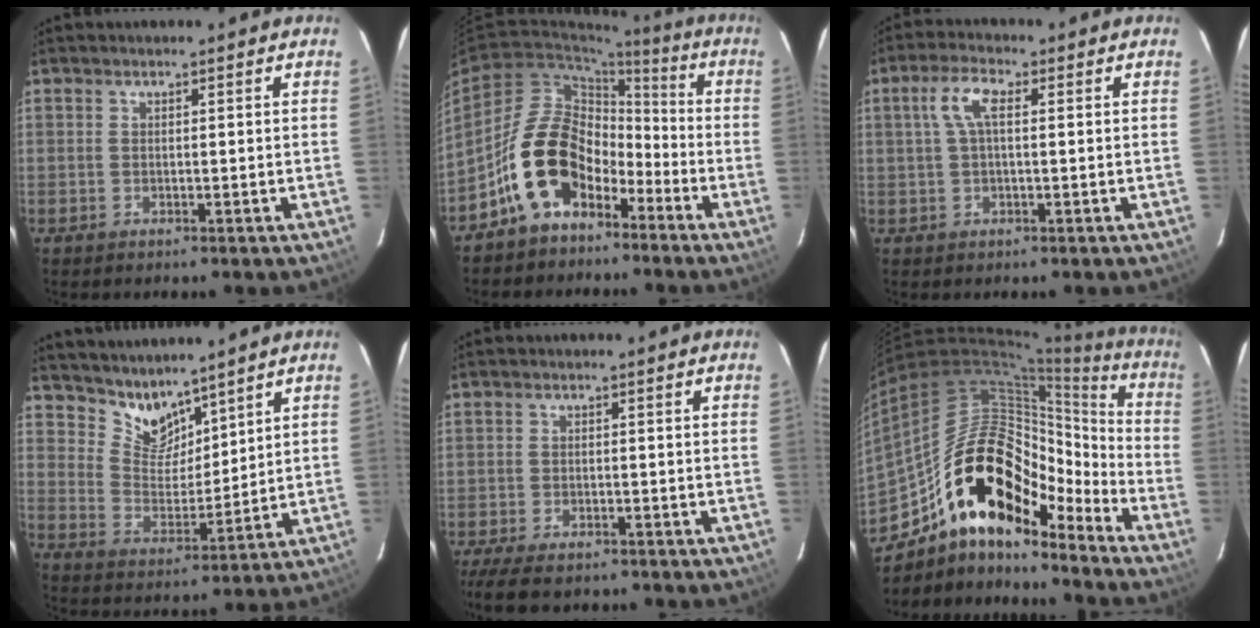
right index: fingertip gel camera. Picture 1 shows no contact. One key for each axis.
{"total": 13.6, "fx": -7.9, "fy": 8.6, "fz": 7.0, "tx": -0.123, "ty": 0.028, "tz": -0.131}
{"total": 5.0, "fx": 1.0, "fy": 1.4, "fz": 4.6, "tx": -0.094, "ty": 0.011, "tz": 0.019}
{"total": 7.7, "fx": 7.0, "fy": 2.7, "fz": 1.8, "tx": -0.030, "ty": -0.005, "tz": 0.138}
{"total": 10.0, "fx": -8.2, "fy": 3.0, "fz": 4.8, "tx": -0.116, "ty": -0.031, "tz": -0.140}
{"total": 23.3, "fx": -13.8, "fy": 11.3, "fz": 15.0, "tx": -0.262, "ty": 0.015, "tz": -0.241}